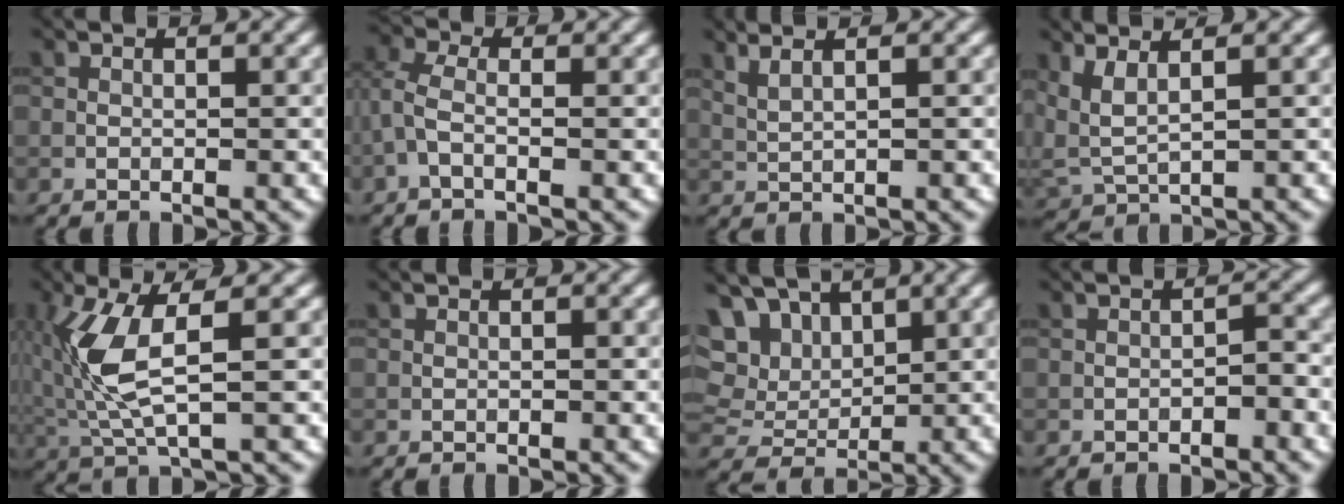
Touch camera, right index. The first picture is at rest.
{"total": 2.4, "force": [-0.5, 1.3, 2.0], "torque": [-0.054, 0.007, -0.019]}
{"total": 3.4, "force": [2.2, 1.3, 2.3], "torque": [-0.034, 0.016, 0.021]}
{"total": 3.3, "force": [1.6, 1.2, 2.6], "torque": [-0.069, -0.004, 0.041]}
{"total": 5.8, "force": [0.8, 1.9, 5.5], "torque": [-0.143, -0.004, 0.022]}
{"total": 0.0}
{"total": 10.1, "force": [5.3, 6.7, 5.4], "torque": [-0.122, 0.022, 0.080]}
{"total": 1.2, "force": [-0.8, 0.4, 0.8], "torque": [-0.010, 0.006, -0.011]}